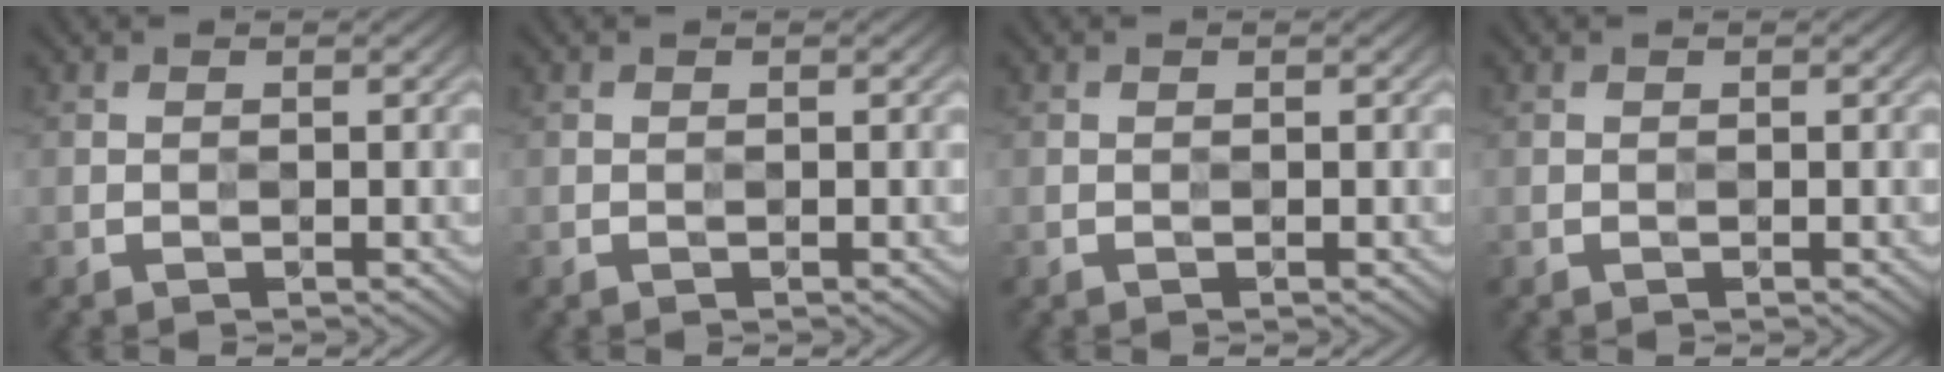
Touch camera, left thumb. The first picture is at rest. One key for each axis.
{"total": 0.0}
{"total": 0.0}
{"total": 0.0}